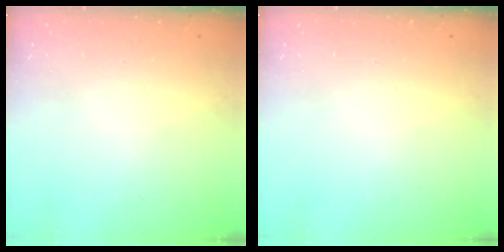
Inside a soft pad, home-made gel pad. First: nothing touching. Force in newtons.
{"total": 0.0}